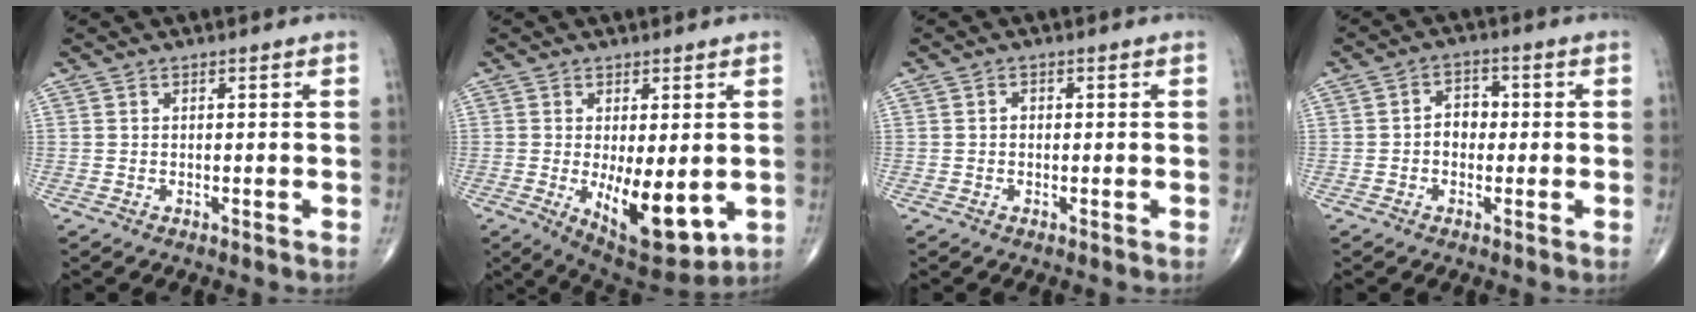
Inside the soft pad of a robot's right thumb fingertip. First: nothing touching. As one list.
[{"total": 12.5, "force": [-2.1, 5.2, 11.2], "torque": [-0.153, -0.027, -0.014]}, {"total": 0.9, "force": [0.0, 0.7, 0.5], "torque": [-0.005, 0.004, -0.003]}, {"total": 4.2, "force": [-0.3, 3.3, 2.7], "torque": [-0.025, 0.016, -0.014]}]